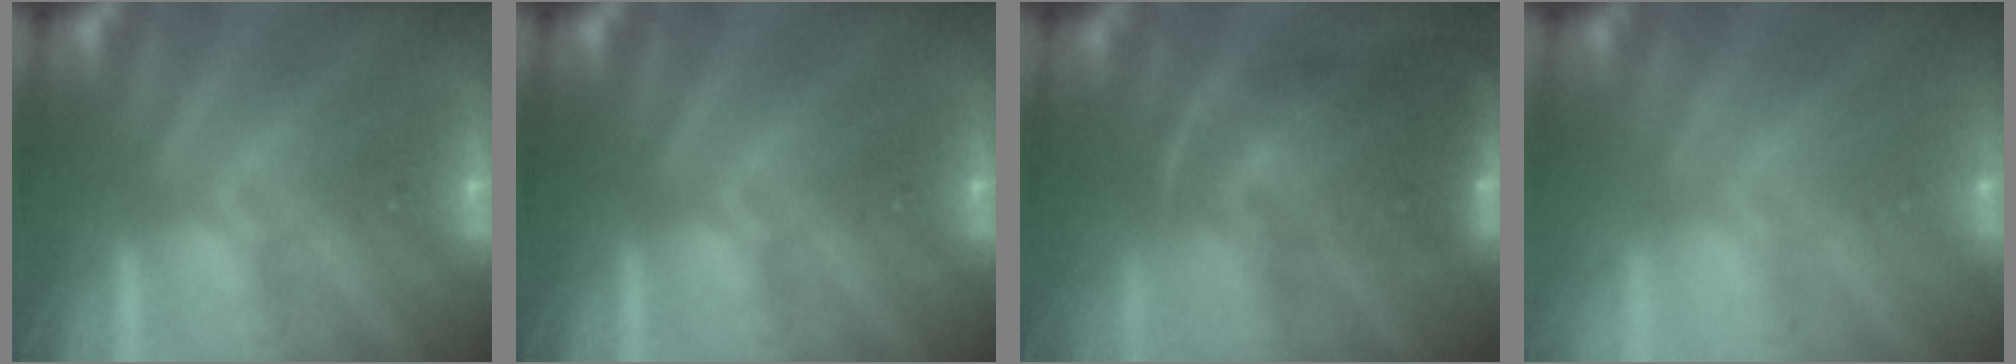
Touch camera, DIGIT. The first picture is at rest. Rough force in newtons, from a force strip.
{"total": 0.0}
{"total": 8.0}
{"total": 8.6}